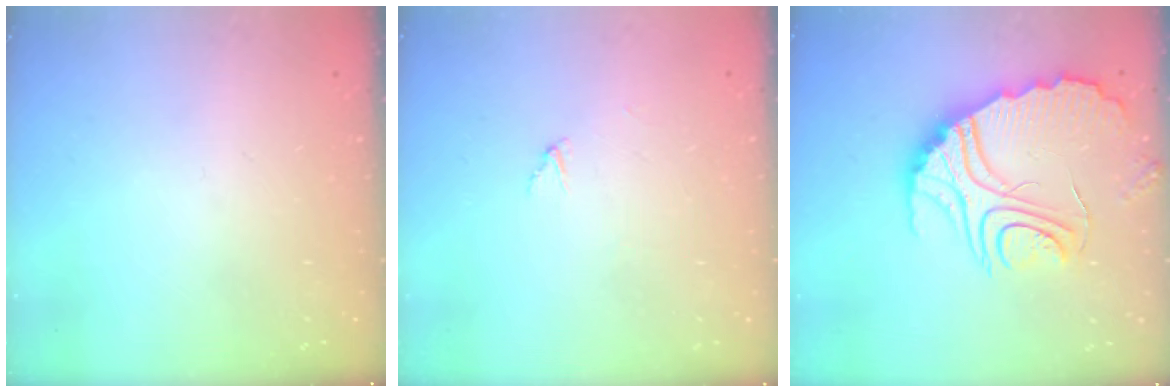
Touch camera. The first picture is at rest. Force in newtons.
{"total": 2.7, "press": 2.7, "slide": 0.1}
{"total": 15.2, "press": 15.1, "slide": 1.4}